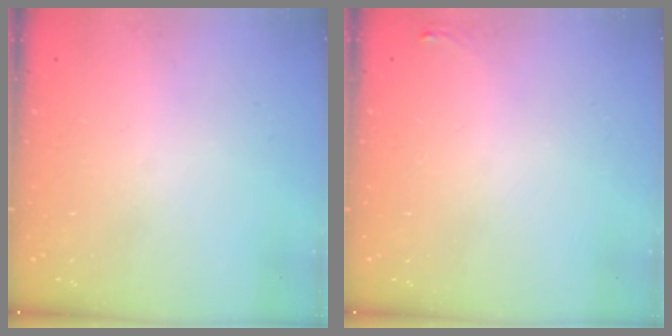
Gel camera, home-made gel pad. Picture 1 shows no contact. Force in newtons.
{"total": 3.3, "press": 3.2, "slide": 1.1}